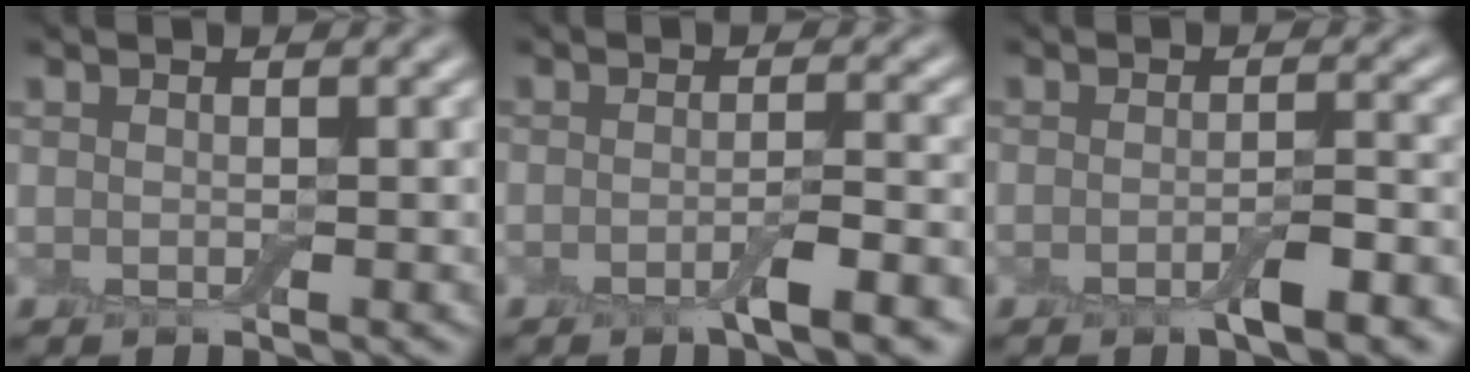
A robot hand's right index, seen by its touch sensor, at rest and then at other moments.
{"total": 2.8, "force": [-1.7, 0.3, 2.3], "torque": [-0.037, -0.001, -0.028]}
{"total": 2.9, "force": [-1.7, 0.6, 2.3], "torque": [-0.039, -0.005, -0.025]}